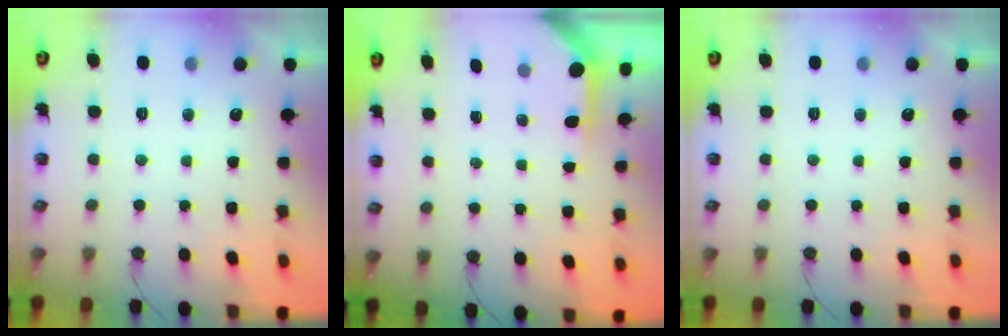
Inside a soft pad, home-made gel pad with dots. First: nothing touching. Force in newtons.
{"total": 3.7, "press": 3.7, "slide": 0.3}
{"total": 0.0}